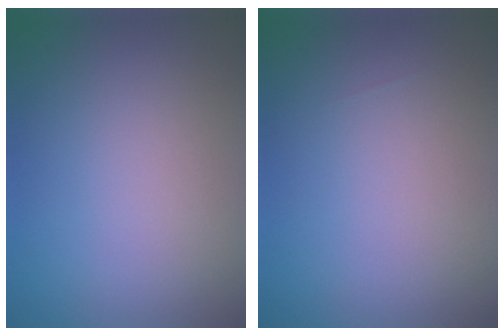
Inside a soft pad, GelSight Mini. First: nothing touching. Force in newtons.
{"total": 0.0}